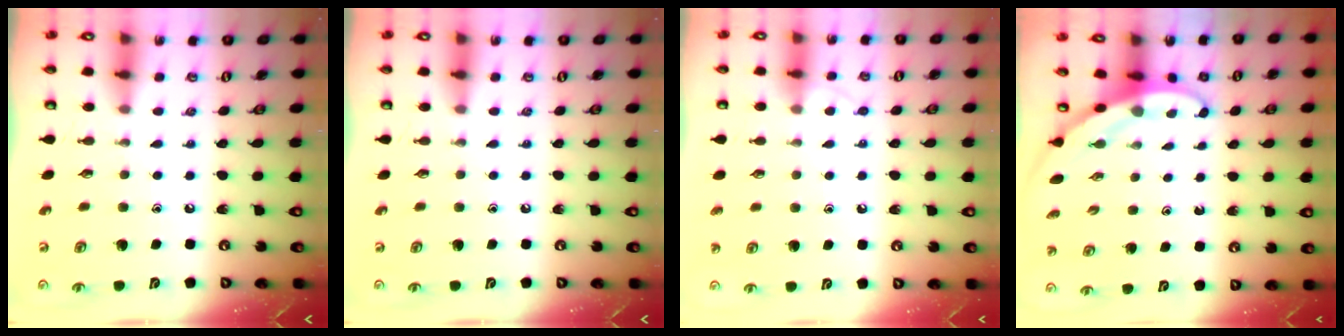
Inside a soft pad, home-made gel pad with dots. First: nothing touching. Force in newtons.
{"total": 0.0}
{"total": 4.2, "press": 4.2, "slide": 0.4}
{"total": 3.1, "press": 3.1, "slide": 0.1}